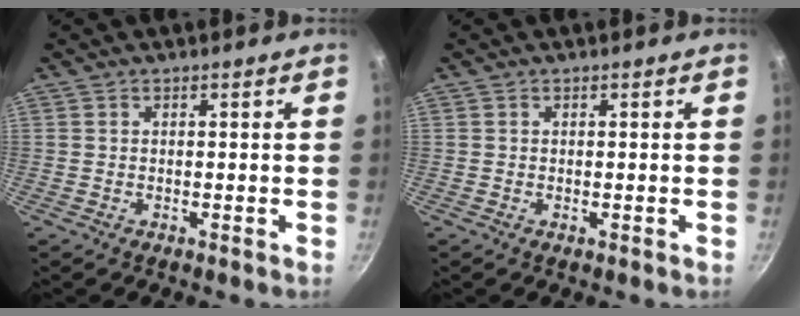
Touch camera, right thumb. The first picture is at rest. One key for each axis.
{"total": 0.0}